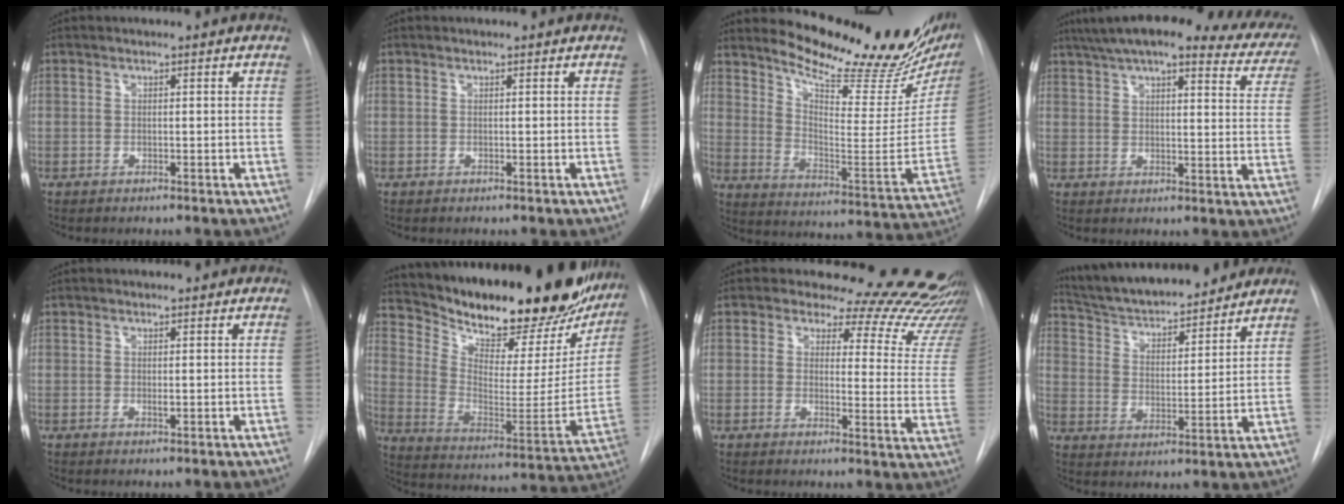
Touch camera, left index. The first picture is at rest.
{"total": 0.0}
{"total": 22.4, "force": [19.5, 4.3, 10.0], "torque": [-0.151, -0.080, 0.260]}
{"total": 27.3, "force": [22.7, 5.8, 14.1], "torque": [-0.213, -0.008, 0.264]}
{"total": 0.7, "force": [0.3, 0.3, 0.5], "torque": [-0.012, -0.003, 0.004]}
{"total": 31.4, "force": [26.6, 8.7, 14.3], "torque": [-0.255, -0.067, 0.368]}
{"total": 19.5, "force": [18.6, 4.3, 3.6], "torque": [-0.009, -0.120, 0.178]}
{"total": 18.1, "force": [16.4, 3.3, 7.0], "torque": [-0.115, 0.011, 0.258]}